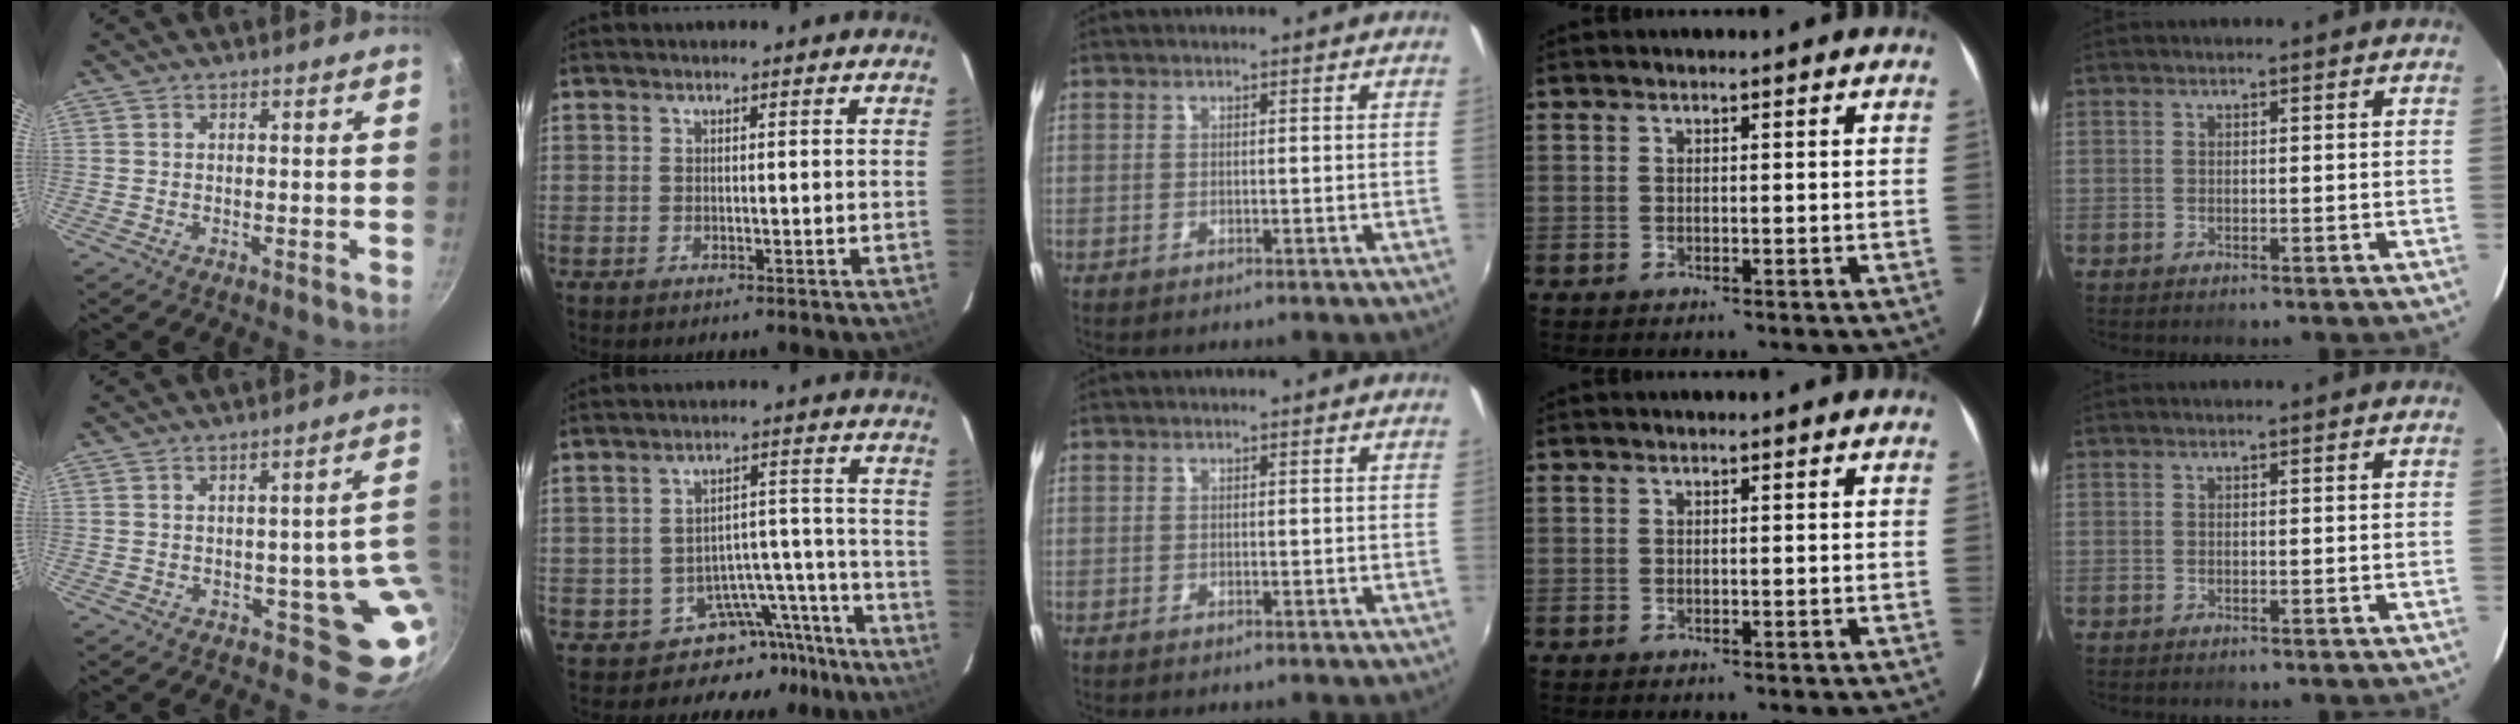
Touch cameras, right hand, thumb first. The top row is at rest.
{"thumb": {"total": 7.9, "force": [-0.5, 5.0, 6.1], "torque": [-0.019, 0.009, 0.000]}, "index": {"total": 9.6, "force": [-8.4, 4.5, 0.3], "torque": [0.018, 0.061, -0.109]}}